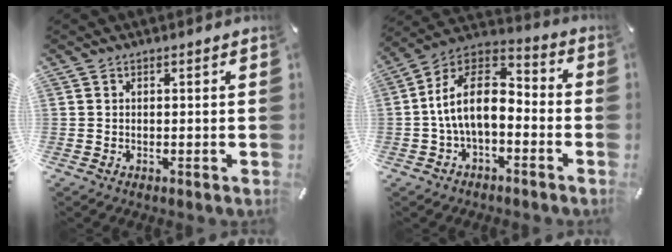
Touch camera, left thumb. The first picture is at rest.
{"total": 13.6, "force": [-2.6, 8.3, 10.5], "torque": [-0.221, 0.017, -0.053]}